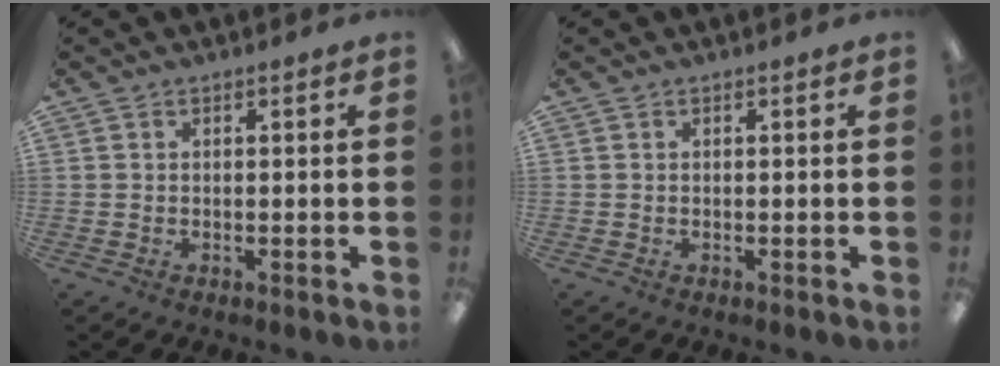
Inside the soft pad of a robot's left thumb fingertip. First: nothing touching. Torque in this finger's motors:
{"motor_torque": [0.00, 0.00, 0.00, 0.00, 0.00]}